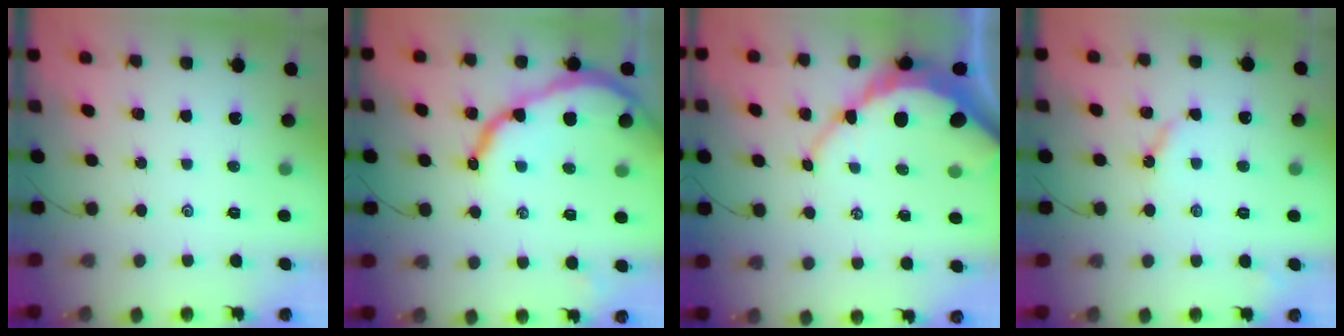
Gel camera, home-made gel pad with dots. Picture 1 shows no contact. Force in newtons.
{"total": 12.8, "press": 12.8, "slide": 1.3}
{"total": 10.6, "press": 10.6, "slide": 1.1}
{"total": 4.8, "press": 4.8, "slide": 0.6}